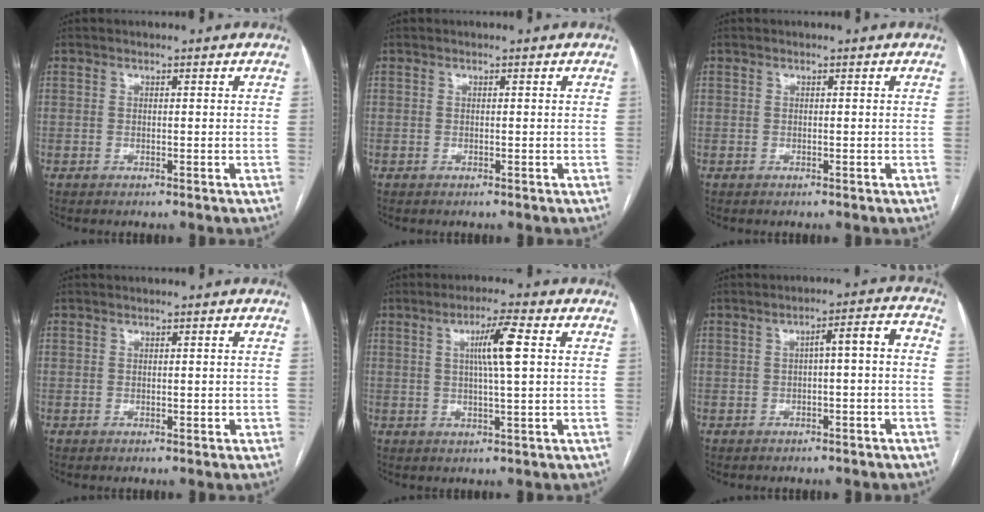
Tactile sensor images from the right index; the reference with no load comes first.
{"total": 0.0}
{"total": 0.0}
{"total": 0.8, "force": [-0.1, 0.6, 0.5], "torque": [-0.013, 0.011, 0.005]}
{"total": 6.3, "force": [1.5, -0.1, 6.2], "torque": [-0.109, 0.003, 0.024]}
{"total": 4.7, "force": [-0.6, 0.9, 4.6], "torque": [-0.061, 0.027, -0.009]}